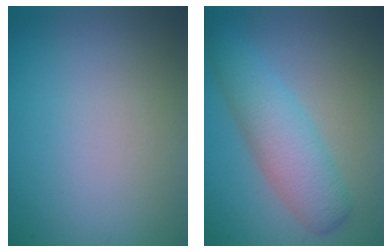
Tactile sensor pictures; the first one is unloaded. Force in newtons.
{"total": 4.9, "press": 4.9, "slide": 0.1}